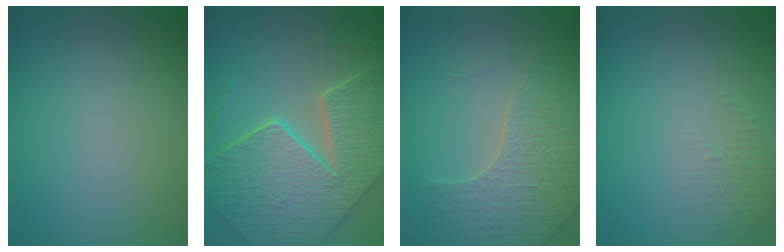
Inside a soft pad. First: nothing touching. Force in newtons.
{"total": 9.6, "press": 7.1, "slide": 6.5}
{"total": 3.6, "press": 3.5, "slide": 0.9}
{"total": 1.3, "press": 1.2, "slide": 0.3}